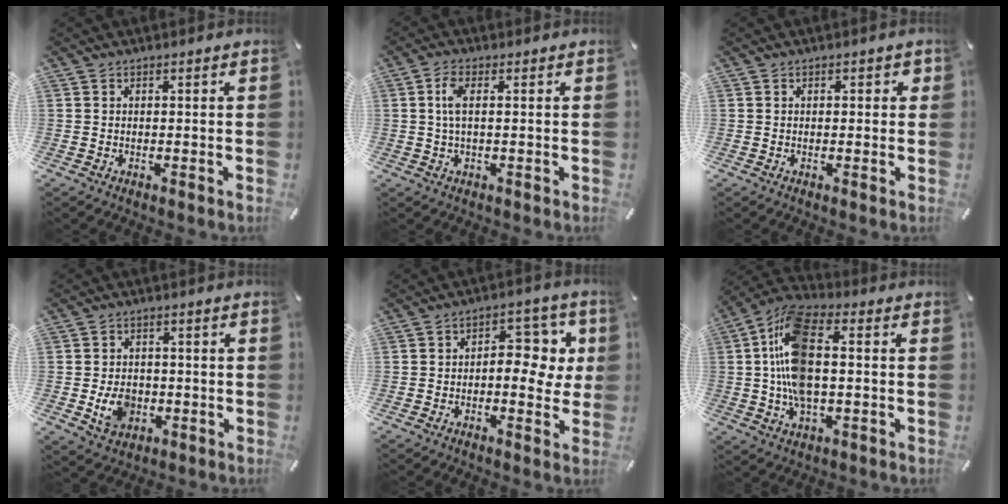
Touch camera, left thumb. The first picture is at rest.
{"total": 4.4, "force": [0.5, 1.4, 4.1], "torque": [-0.089, 0.003, 0.005]}
{"total": 1.2, "force": [0.1, 0.9, 0.8], "torque": [-0.009, 0.004, -0.002]}
{"total": 6.8, "force": [-1.4, 5.5, 3.8], "torque": [-0.070, 0.000, -0.025]}
{"total": 10.9, "force": [1.2, 6.6, 8.6], "torque": [-0.100, -0.014, 0.015]}
{"total": 14.5, "force": [0.2, 7.5, 12.4], "torque": [-0.269, 0.001, 0.002]}